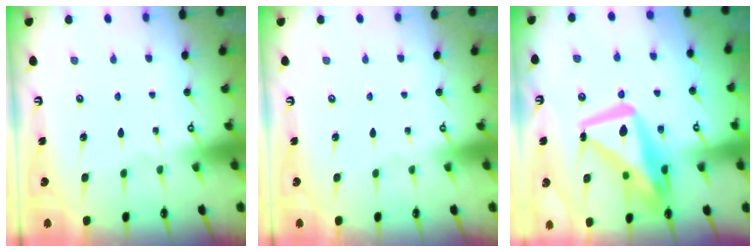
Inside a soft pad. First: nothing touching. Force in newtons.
{"total": 0.0}
{"total": 15.5, "press": 15.4, "slide": 1.7}